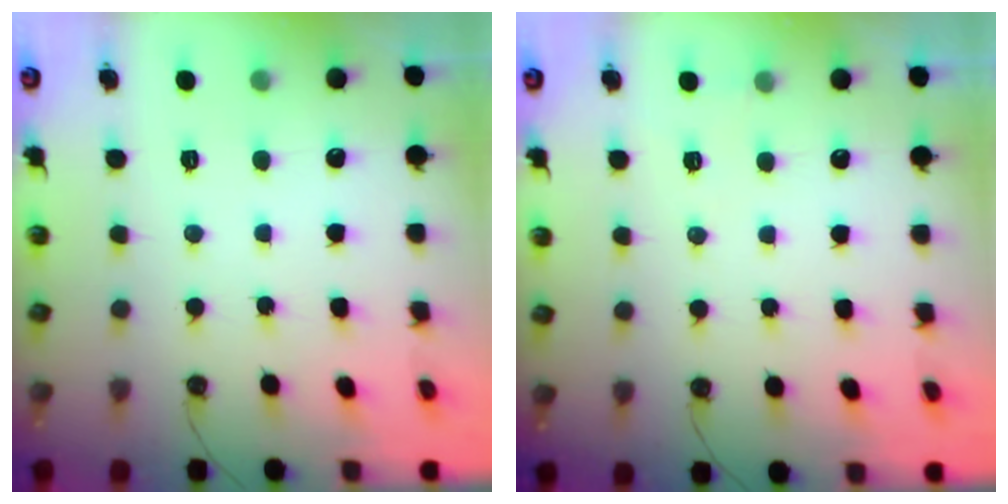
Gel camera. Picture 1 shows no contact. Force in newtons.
{"total": 4.8, "press": 2.3, "slide": 4.3}